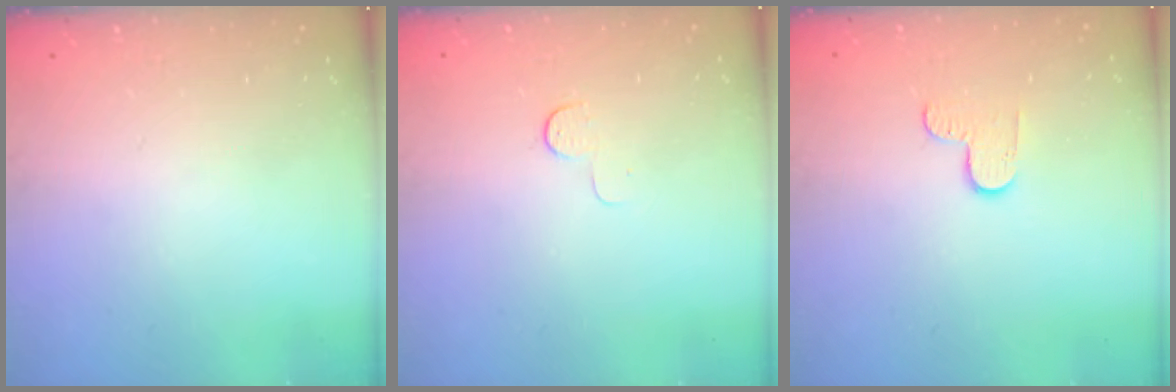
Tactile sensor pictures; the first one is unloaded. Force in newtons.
{"total": 3.8, "press": 3.8, "slide": 0.4}
{"total": 4.7, "press": 4.7, "slide": 0.4}